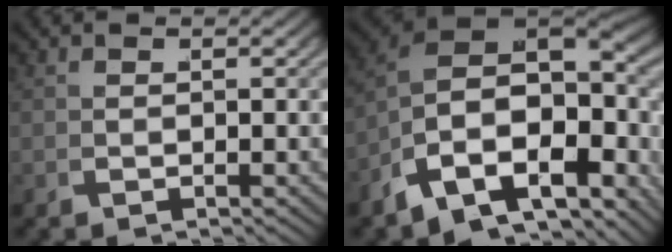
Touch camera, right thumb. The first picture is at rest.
{"total": 17.9, "force": [-0.8, 11.9, 13.4], "torque": [-0.251, -0.043, -0.013]}